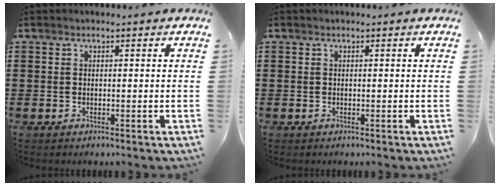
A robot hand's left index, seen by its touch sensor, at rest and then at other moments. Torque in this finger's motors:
{"motor_torque": [-0.01, -0.01, 0.00, 0.00]}